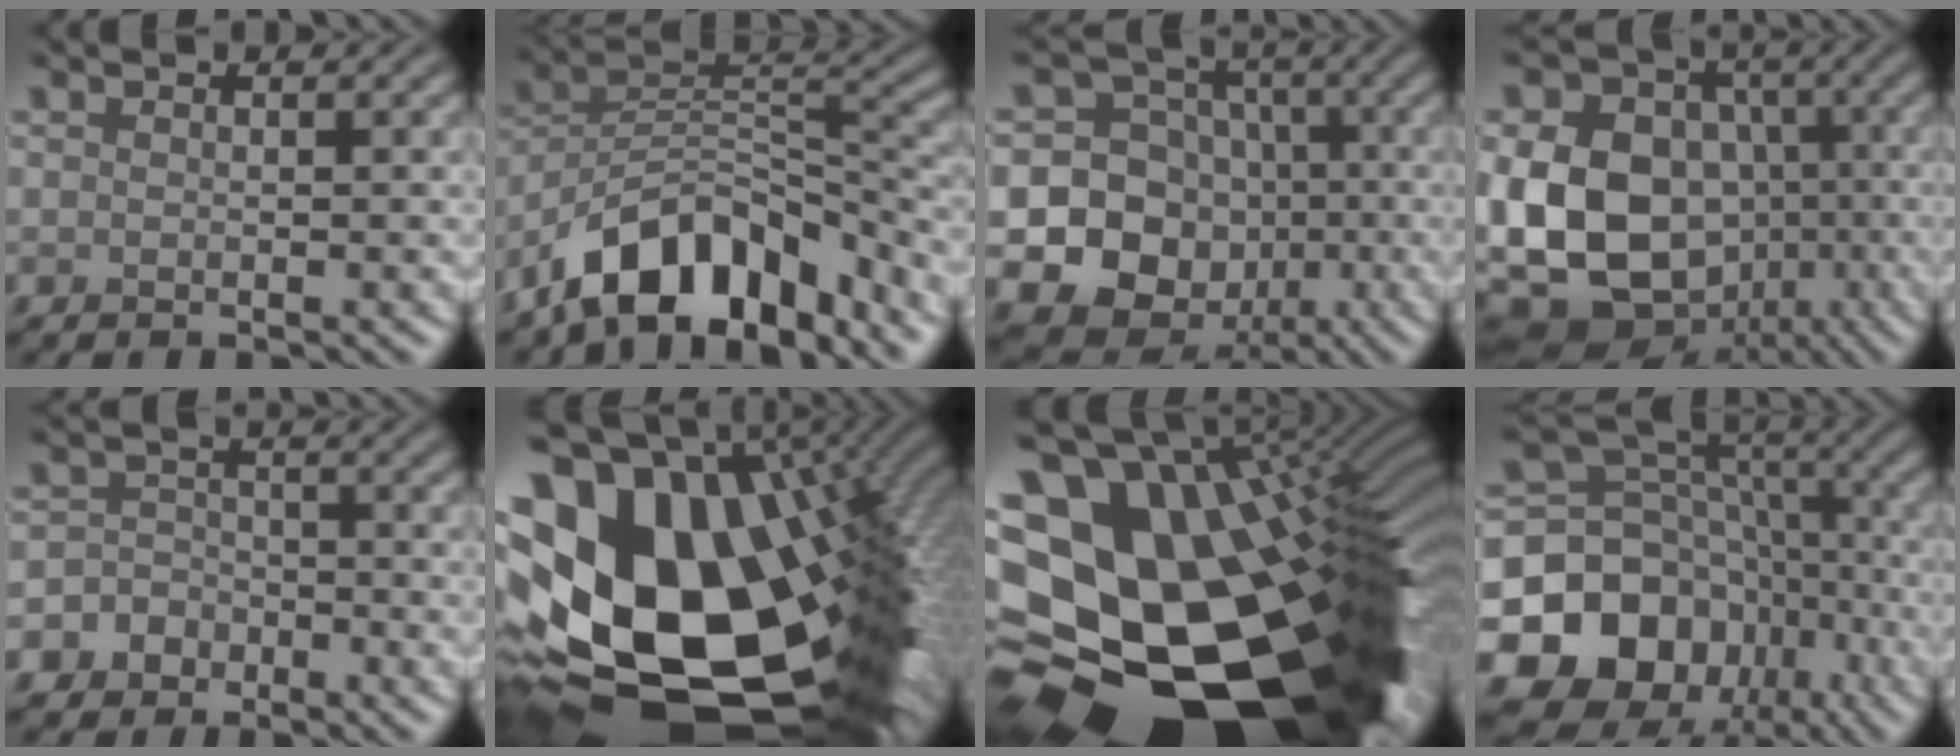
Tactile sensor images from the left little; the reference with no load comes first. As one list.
[{"total": 10.8, "force": [-7.7, 4.8, 5.9], "torque": [-0.082, 0.010, -0.150]}, {"total": 16.8, "force": [-4.3, 15.7, 4.0], "torque": [-0.116, -0.016, -0.078]}, {"total": 16.5, "force": [-2.9, 12.9, 9.9], "torque": [-0.194, -0.008, -0.050]}, {"total": 4.7, "force": [-2.8, 3.7, 0.4], "torque": [0.021, -0.005, -0.066]}, {"total": 21.4, "force": [-0.9, 13.5, 16.5], "torque": [-0.323, -0.065, 0.031]}, {"total": 22.0, "force": [-4.6, 15.1, 15.3], "torque": [-0.250, -0.009, -0.075]}, {"total": 14.2, "force": [-6.0, 11.3, 6.0], "torque": [-0.126, 0.014, -0.113]}]